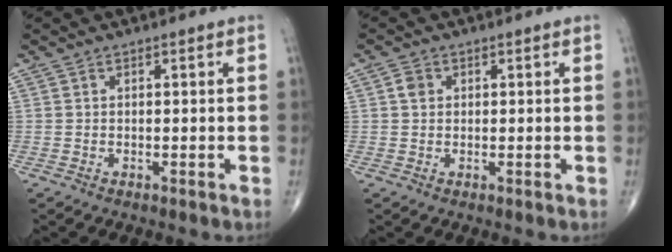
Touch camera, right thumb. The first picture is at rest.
{"total": 1.7, "force": [0.4, 1.5, 0.8], "torque": [-0.009, 0.001, 0.005]}